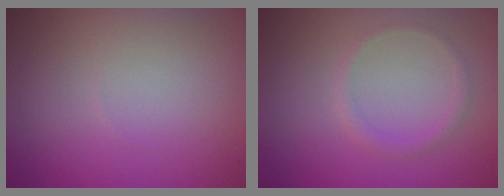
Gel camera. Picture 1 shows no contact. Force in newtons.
{"total": 1.2, "press": 1.2, "slide": 0.0}